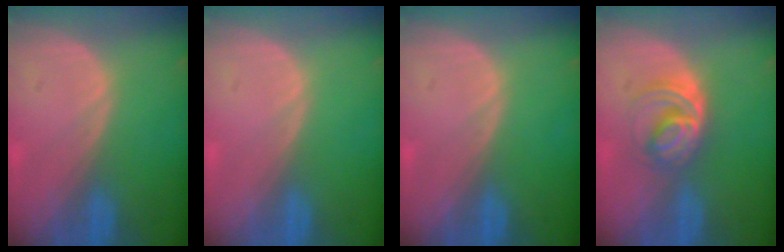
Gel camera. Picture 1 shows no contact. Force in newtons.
{"total": 0.0}
{"total": 0.0}
{"total": 6.1, "press": 5.3, "slide": 3.0}